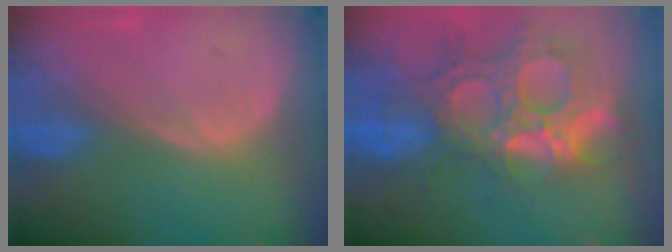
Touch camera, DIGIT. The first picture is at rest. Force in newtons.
{"total": 14.7, "press": 12.2, "slide": 8.1}